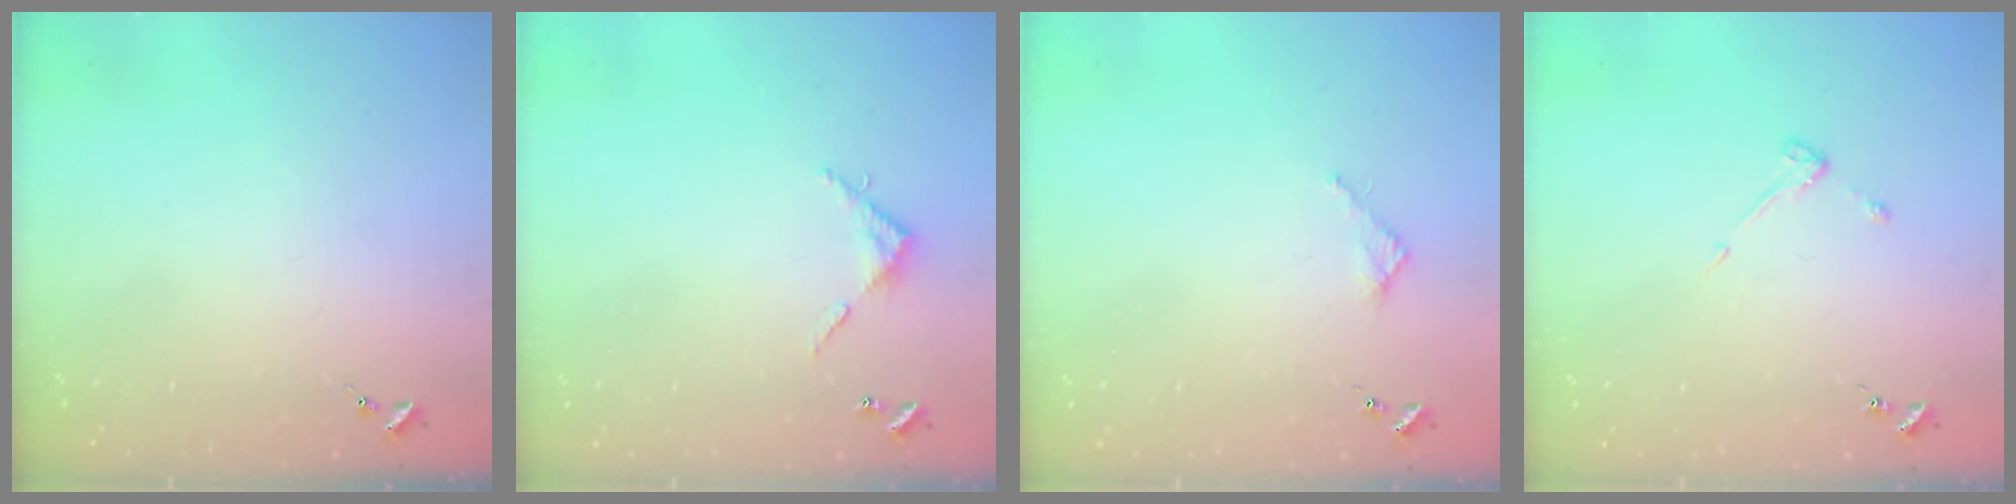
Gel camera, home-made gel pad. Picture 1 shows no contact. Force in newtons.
{"total": 4.5, "press": 4.5, "slide": 0.4}
{"total": 2.7, "press": 2.7, "slide": 0.2}
{"total": 3.0, "press": 3.0, "slide": 0.6}